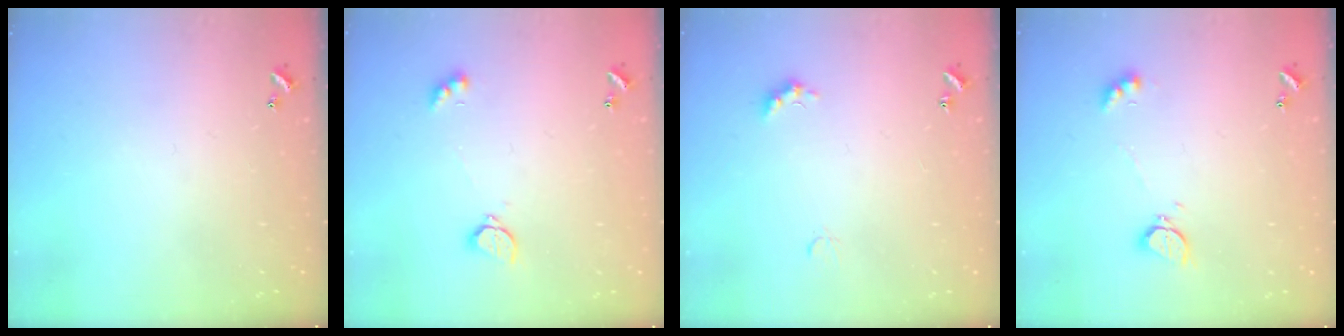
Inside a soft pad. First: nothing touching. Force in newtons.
{"total": 2.4, "press": 2.3, "slide": 0.8}
{"total": 2.8, "press": 2.7, "slide": 0.6}
{"total": 2.3, "press": 2.3, "slide": 0.5}